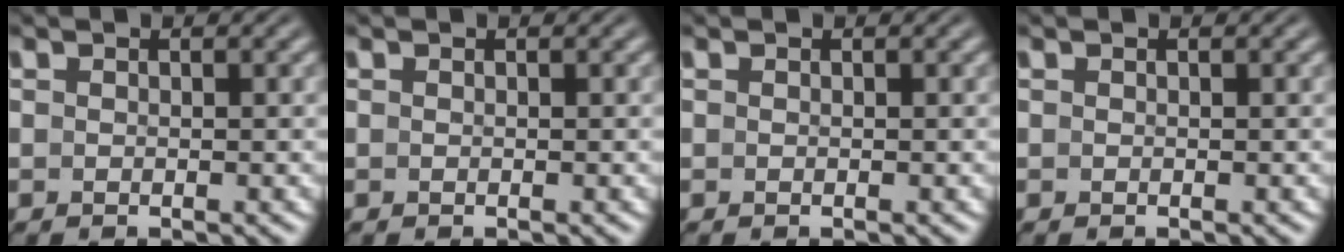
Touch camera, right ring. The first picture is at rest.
{"total": 0.0}
{"total": 0.0}
{"total": 0.0}